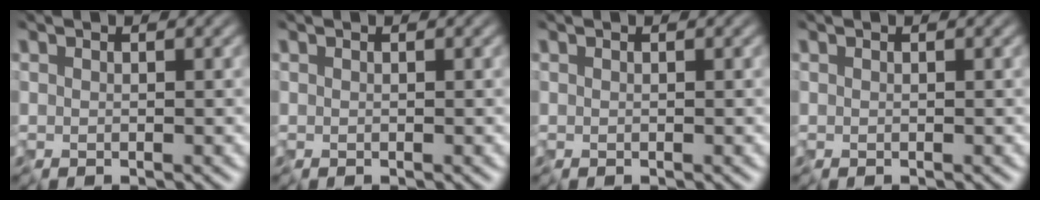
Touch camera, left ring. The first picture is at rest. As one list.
[{"total": 0.0}, {"total": 0.0}, {"total": 0.0}]